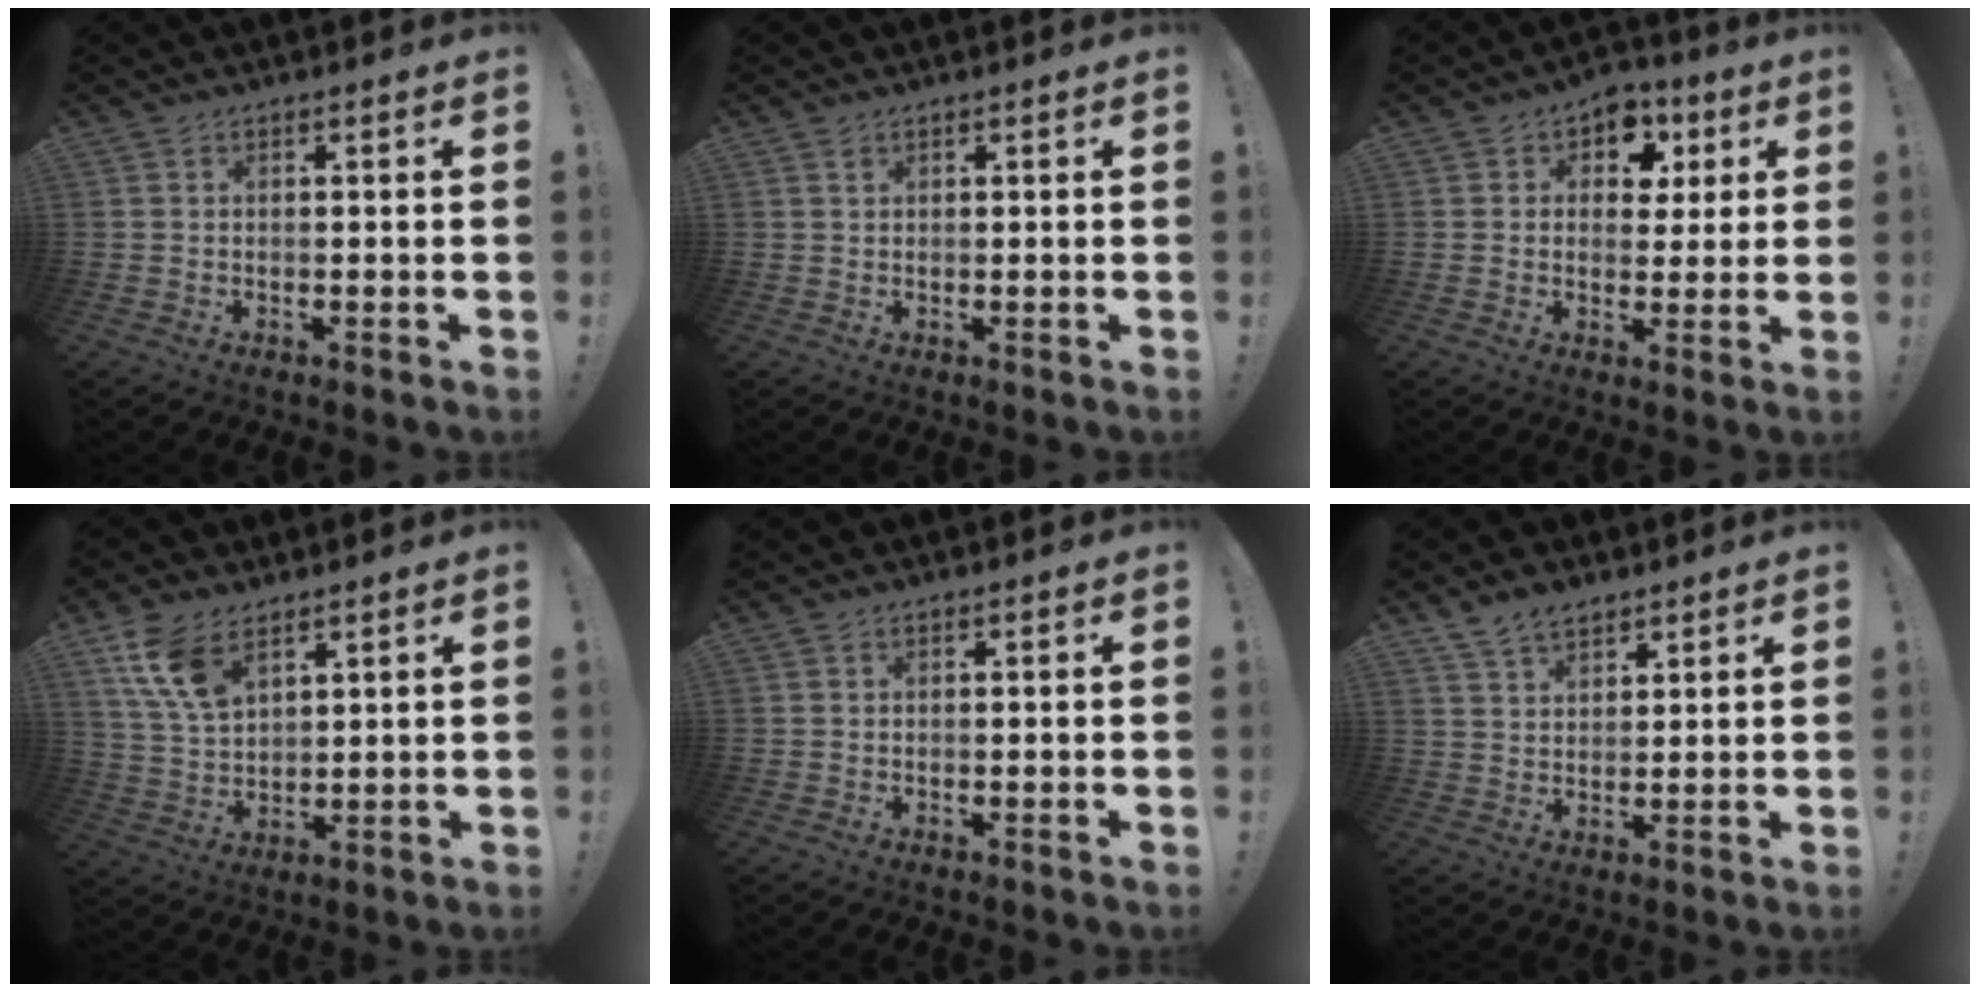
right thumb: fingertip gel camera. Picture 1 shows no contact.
{"total": 1.1, "force": [0.7, 0.7, 0.3], "torque": [0.006, -0.004, 0.012]}
{"total": 8.6, "force": [3.2, 7.3, 3.3], "torque": [-0.031, -0.016, 0.060]}
{"total": 11.0, "force": [6.7, 5.8, 6.4], "torque": [-0.126, -0.026, 0.130]}
{"total": 0.0}
{"total": 6.6, "force": [5.2, 3.3, 2.3], "torque": [-0.038, -0.026, 0.098]}